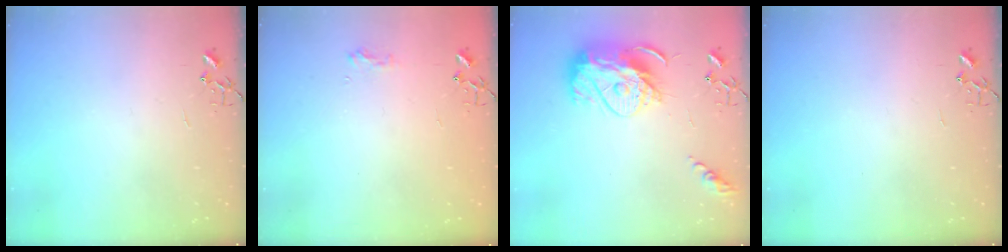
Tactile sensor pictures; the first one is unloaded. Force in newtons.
{"total": 7.8, "press": 7.8, "slide": 0.6}
{"total": 15.7, "press": 15.6, "slide": 1.6}
{"total": 0.0}